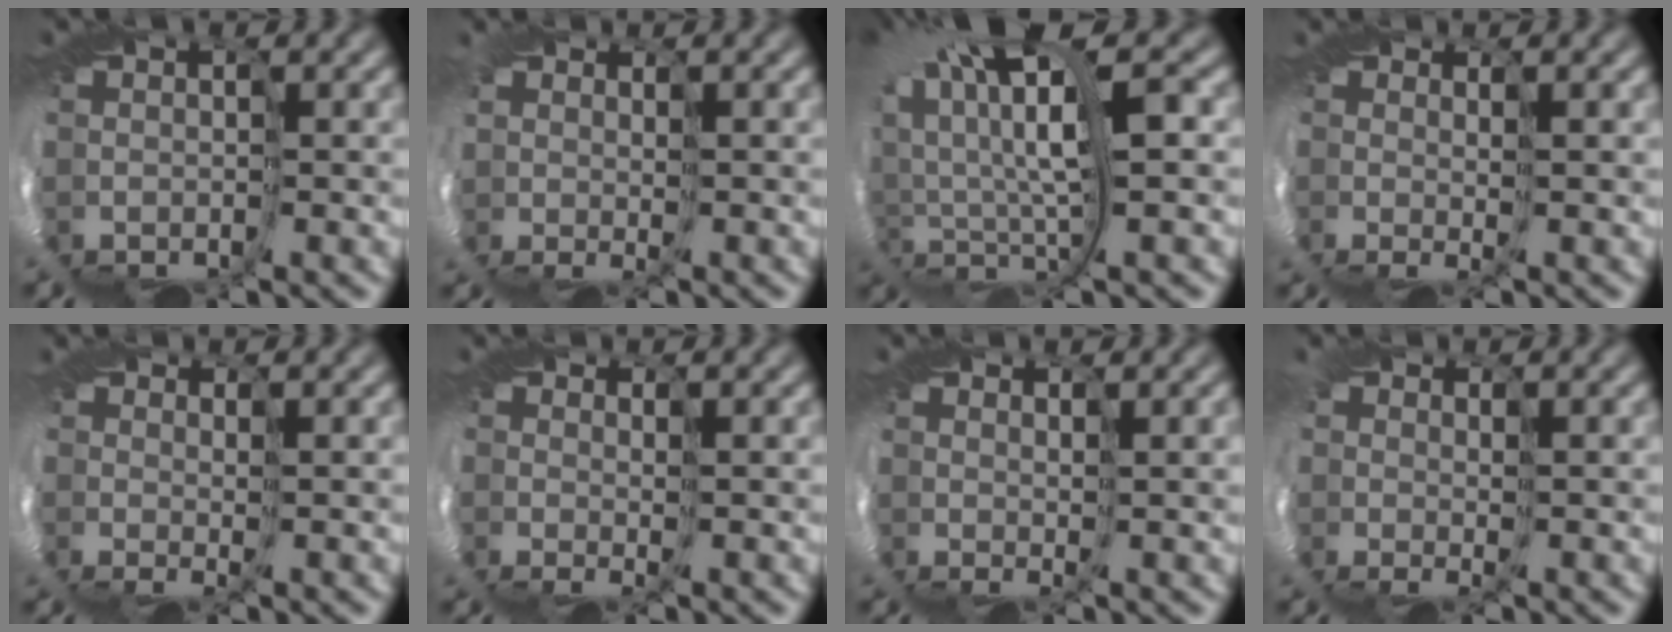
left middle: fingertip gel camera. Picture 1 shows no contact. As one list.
[{"total": 1.4, "force": [1.1, 0.7, 0.4], "torque": [-0.014, 0.000, 0.021]}, {"total": 12.1, "force": [4.7, 4.1, 10.4], "torque": [-0.212, 0.007, 0.090]}, {"total": 1.3, "force": [0.8, -0.4, 0.9], "torque": [-0.025, 0.000, 0.009]}, {"total": 0.8, "force": [0.7, -0.3, 0.4], "torque": [-0.014, 0.000, 0.009]}, {"total": 1.1, "force": [0.5, 0.2, 0.9], "torque": [-0.026, 0.000, 0.007]}, {"total": 2.8, "force": [1.8, 0.3, 2.2], "torque": [-0.031, 0.012, 0.021]}, {"total": 2.8, "force": [0.3, 2.0, 1.9], "torque": [-0.031, -0.001, 0.006]}]